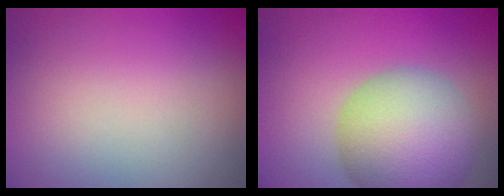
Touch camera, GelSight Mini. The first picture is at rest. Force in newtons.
{"total": 10.6, "press": 10.6, "slide": 0.4}